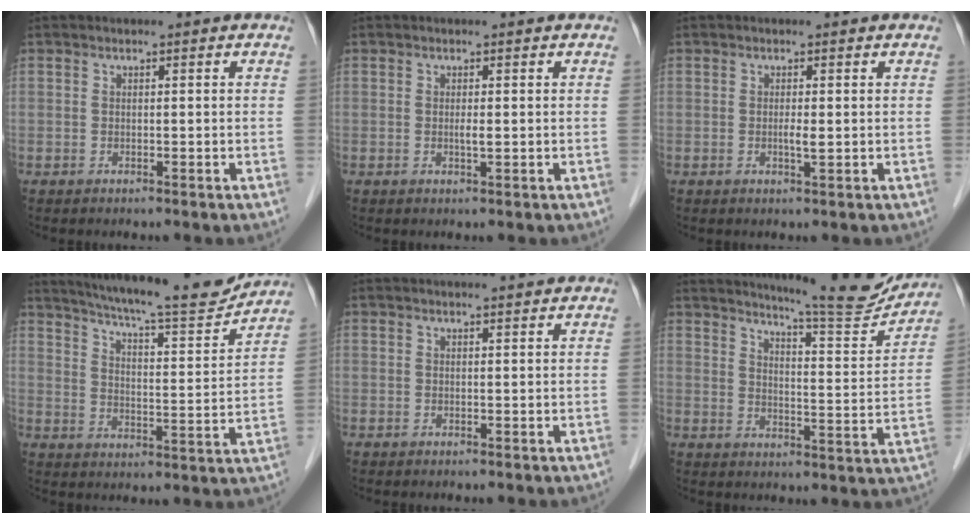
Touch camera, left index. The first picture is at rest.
{"total": 1.0, "force": [0.1, 0.0, 1.0], "torque": [-0.021, -0.002, 0.001]}
{"total": 1.3, "force": [0.0, 0.1, 1.3], "torque": [-0.026, -0.002, 0.001]}
{"total": 17.8, "force": [16.3, 1.0, 7.2], "torque": [-0.122, -0.021, 0.230]}
{"total": 2.8, "force": [2.7, -0.1, 0.6], "torque": [-0.011, 0.009, 0.033]}
{"total": 15.6, "force": [14.9, 0.3, 4.7], "torque": [-0.074, -0.053, 0.190]}